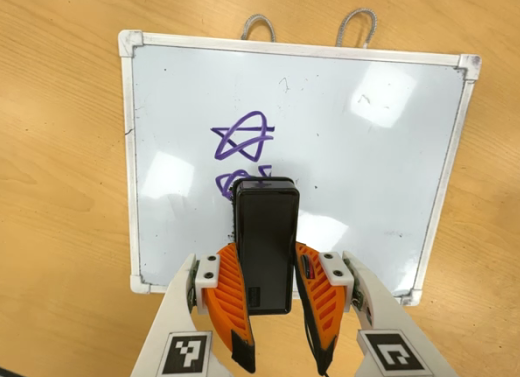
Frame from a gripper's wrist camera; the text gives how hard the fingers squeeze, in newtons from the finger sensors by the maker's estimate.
{"total": 7.9, "left": 5.6, "right": 10.1}